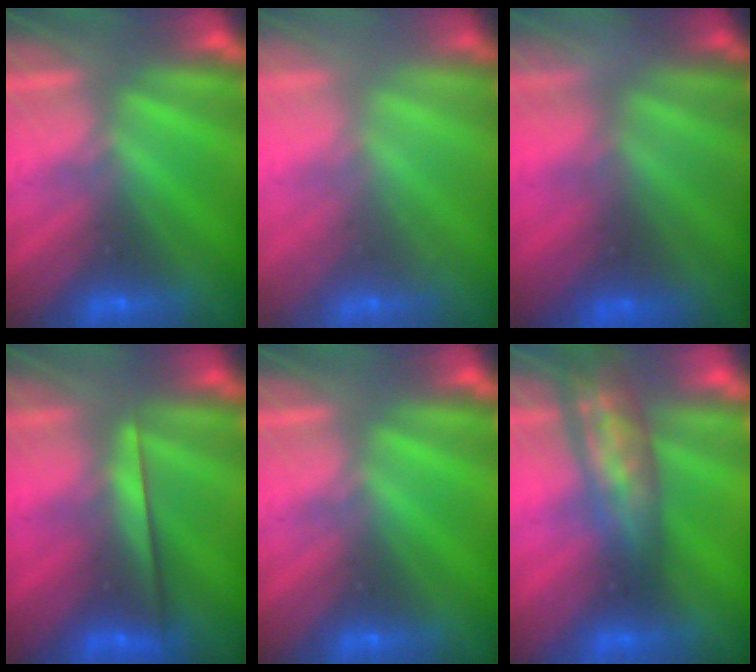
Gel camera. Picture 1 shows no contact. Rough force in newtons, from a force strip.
{"total": 2.2}
{"total": 9.4}
{"total": 2.3}
{"total": 0.0}
{"total": 2.9}